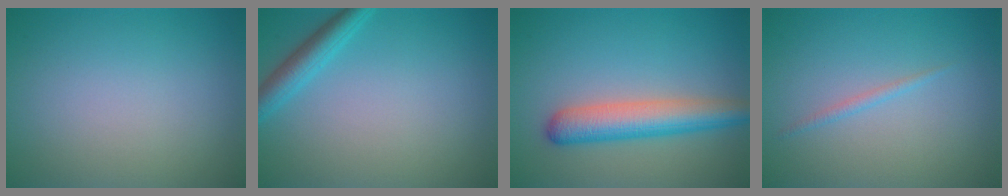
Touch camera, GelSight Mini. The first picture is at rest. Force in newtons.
{"total": 2.7, "press": 2.7, "slide": 0.1}
{"total": 5.1, "press": 5.1, "slide": 0.2}
{"total": 0.8, "press": 0.8, "slide": 0.1}